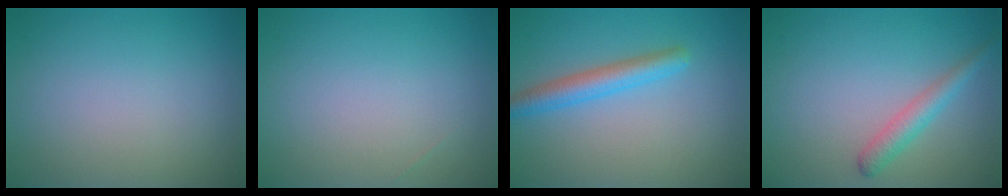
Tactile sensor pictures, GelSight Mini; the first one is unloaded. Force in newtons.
{"total": 0.0}
{"total": 3.1, "press": 3.1, "slide": 0.1}
{"total": 2.2, "press": 2.2, "slide": 0.1}